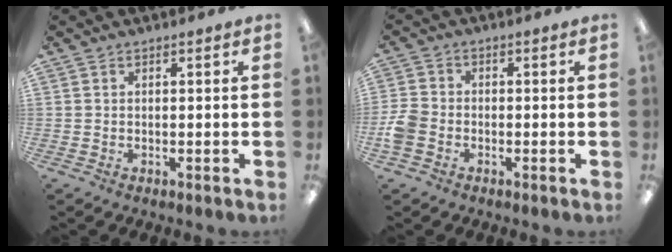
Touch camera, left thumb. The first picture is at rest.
{"total": 4.8, "force": [-2.0, 3.7, 2.3], "torque": [-0.039, 0.013, -0.034]}